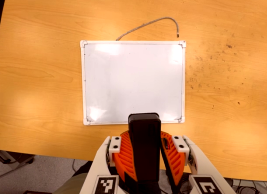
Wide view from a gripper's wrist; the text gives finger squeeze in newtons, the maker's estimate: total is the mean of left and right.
{"total": 11.2, "left": 10.8, "right": 11.5}